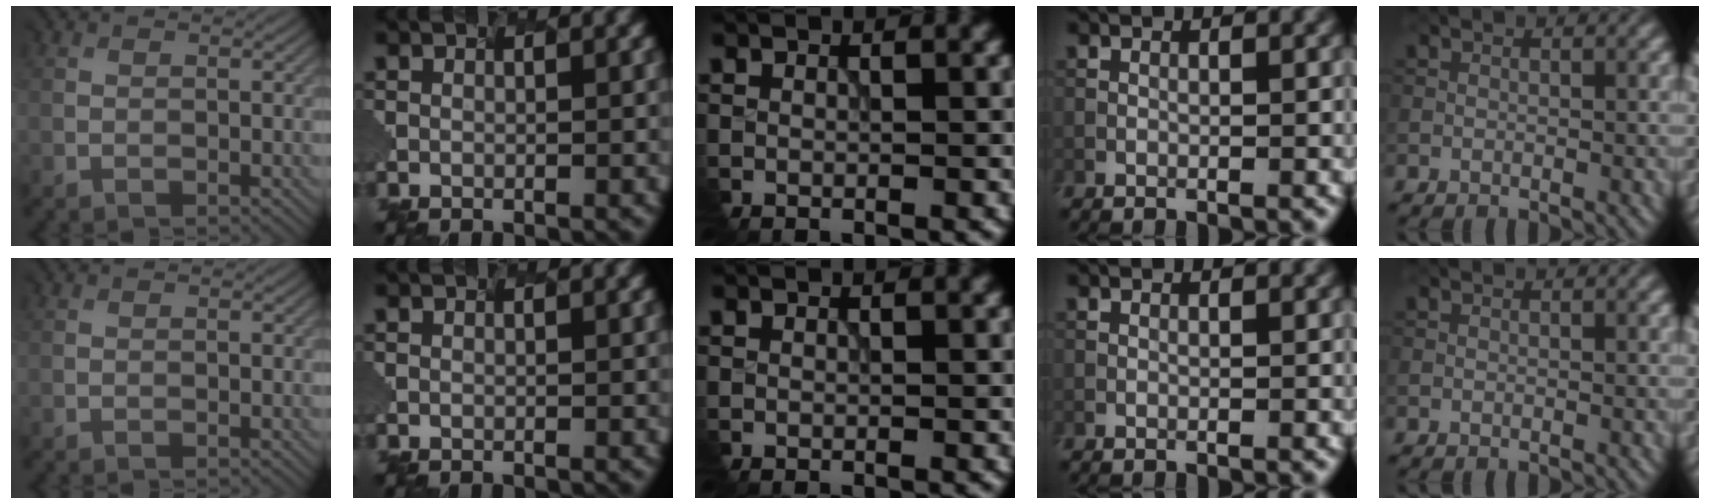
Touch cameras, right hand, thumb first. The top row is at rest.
{}